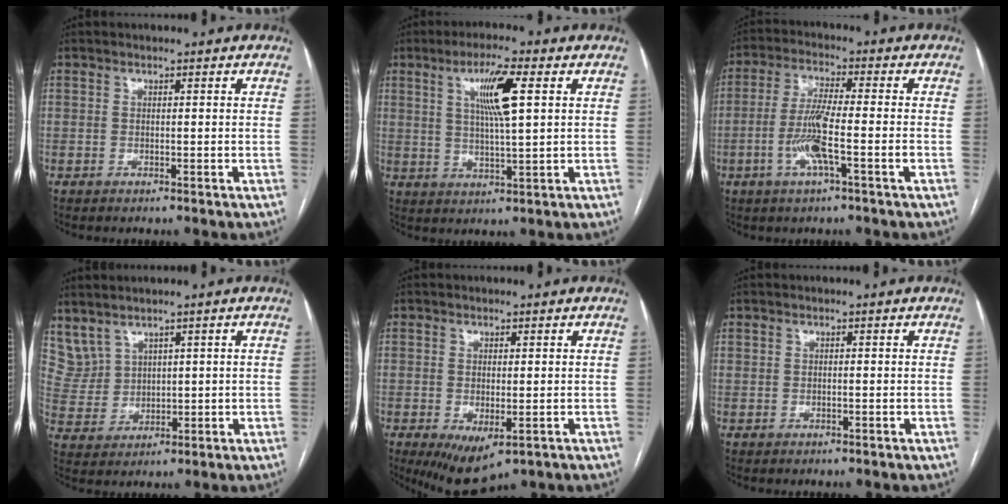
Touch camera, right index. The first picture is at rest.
{"total": 8.1, "force": [2.7, 0.4, 7.6], "torque": [-0.141, 0.004, 0.048]}
{"total": 7.9, "force": [-2.5, 0.2, 7.5], "torque": [-0.147, -0.001, -0.051]}
{"total": 5.6, "force": [4.4, 3.2, 1.3], "torque": [-0.041, 0.017, 0.113]}
{"total": 6.7, "force": [-2.6, 2.9, 5.4], "torque": [-0.090, -0.021, -0.028]}
{"total": 0.0}